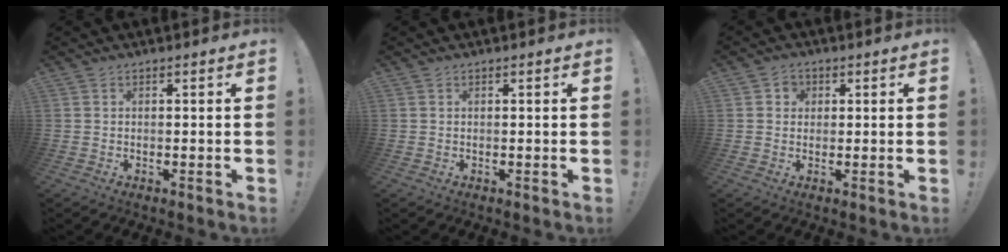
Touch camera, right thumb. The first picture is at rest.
{"total": 0.0}
{"total": 3.0, "force": [0.8, 2.8, 0.8], "torque": [-0.007, -0.002, 0.013]}